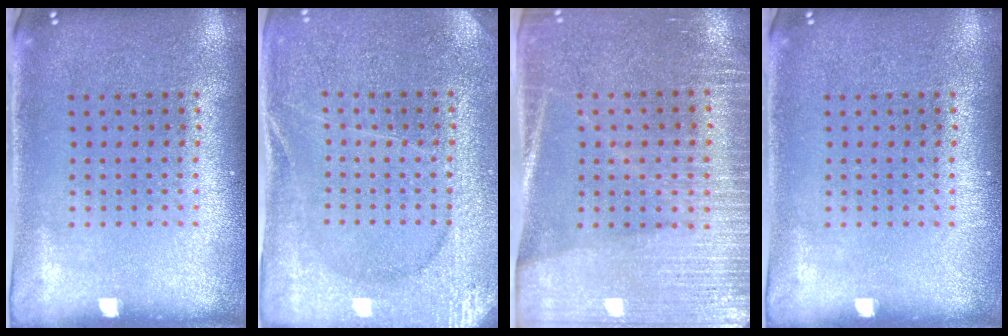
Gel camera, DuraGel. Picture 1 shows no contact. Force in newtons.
{"total": 3.0, "press": 2.9, "slide": 0.4}
{"total": 3.3, "press": 2.9, "slide": 1.4}
{"total": 0.0}